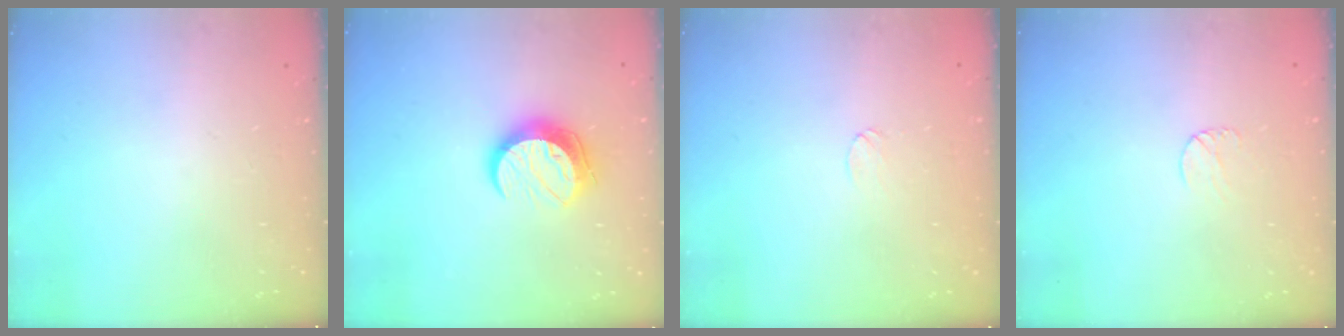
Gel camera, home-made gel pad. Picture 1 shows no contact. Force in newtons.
{"total": 12.0, "press": 12.0, "slide": 0.8}
{"total": 4.8, "press": 4.8, "slide": 0.4}
{"total": 5.3, "press": 5.3, "slide": 0.4}